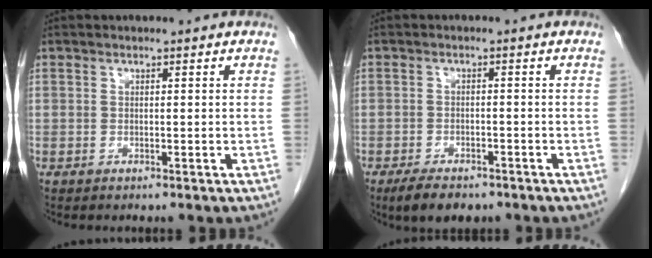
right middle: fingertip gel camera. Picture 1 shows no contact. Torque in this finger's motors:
{"motor_torque": [0.83, -0.59, 0.06, 0.02]}